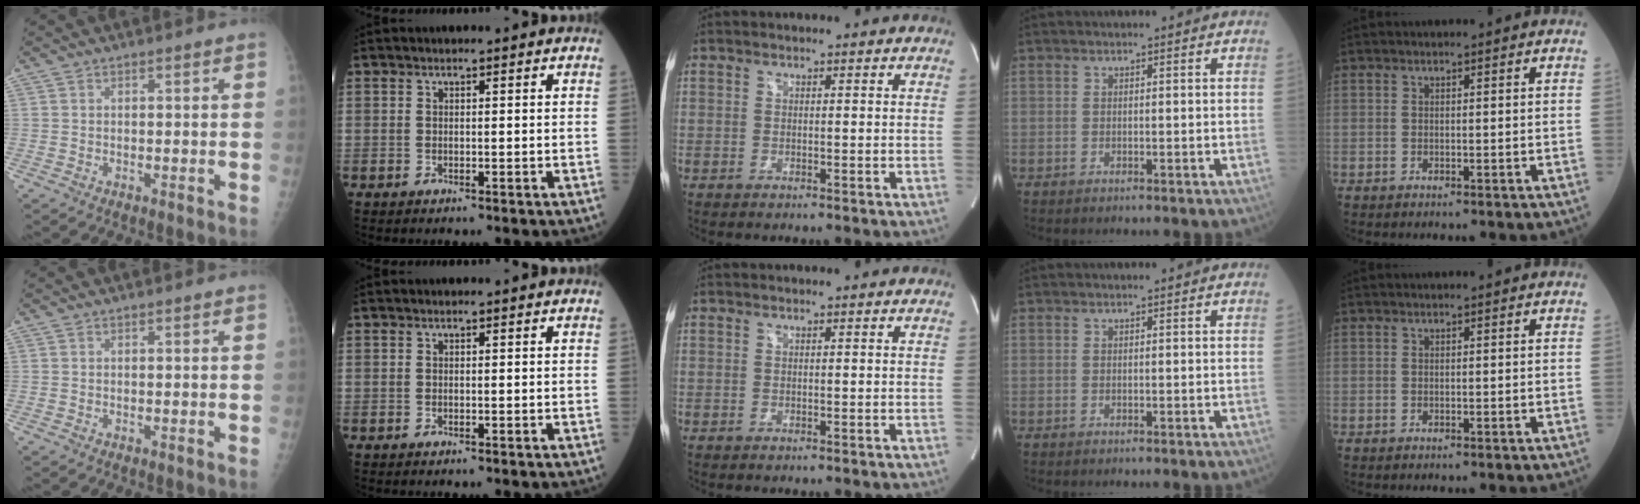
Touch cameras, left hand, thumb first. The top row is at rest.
{}